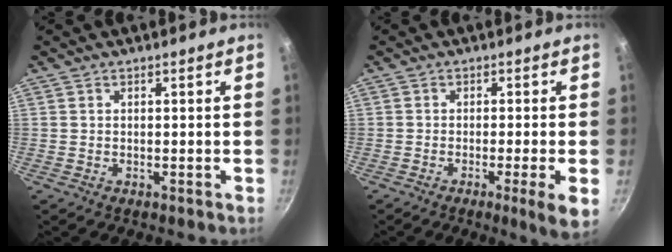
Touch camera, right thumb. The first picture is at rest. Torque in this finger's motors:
{"motor_torque": [-0.12, 0.30, 0.07, -0.20, 0.01]}